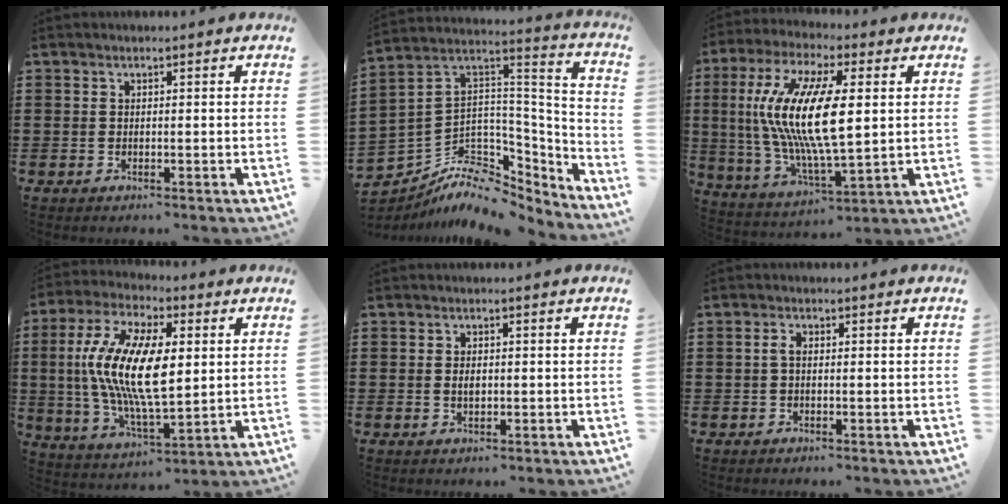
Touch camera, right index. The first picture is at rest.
{"total": 8.0, "force": [-5.5, 4.8, 3.5], "torque": [-0.077, -0.009, -0.100]}
{"total": 14.5, "force": [2.0, 5.1, 13.5], "torque": [-0.290, -0.003, 0.030]}
{"total": 14.8, "force": [1.3, 6.2, 13.4], "torque": [-0.291, -0.003, 0.020]}
{"total": 1.5, "force": [0.0, 0.9, 1.2], "torque": [-0.025, 0.007, -0.001]}
{"total": 1.5, "force": [-0.1, 0.7, 1.3], "torque": [-0.034, 0.000, -0.005]}